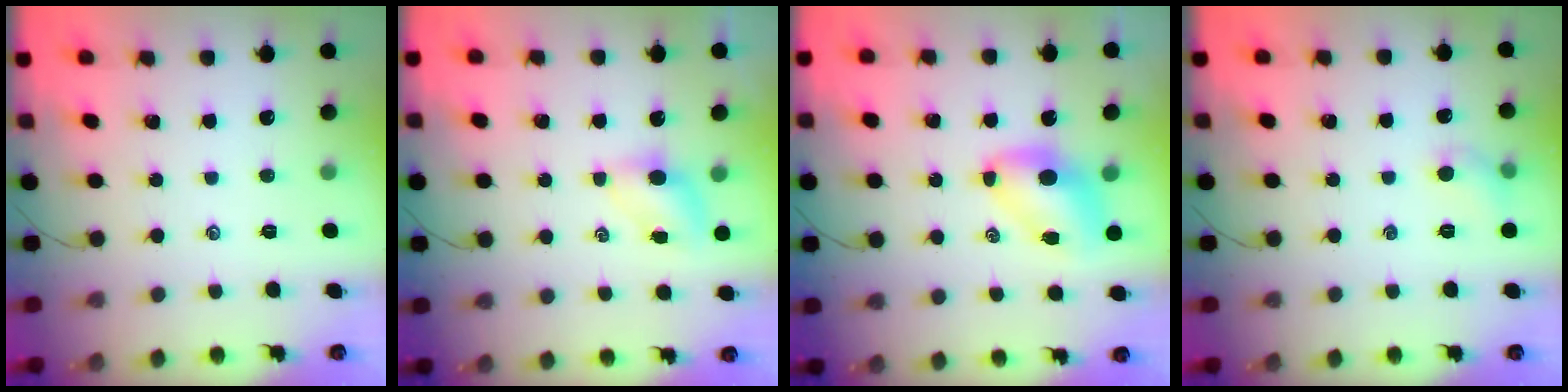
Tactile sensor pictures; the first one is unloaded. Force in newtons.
{"total": 4.7, "press": 4.7, "slide": 0.5}
{"total": 6.9, "press": 6.8, "slide": 1.2}
{"total": 5.3, "press": 5.1, "slide": 1.4}